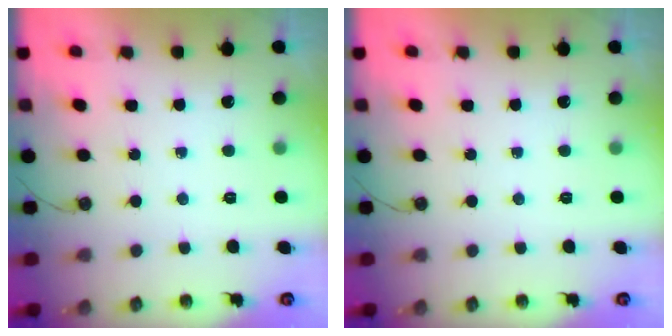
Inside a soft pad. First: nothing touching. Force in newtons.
{"total": 0.0}